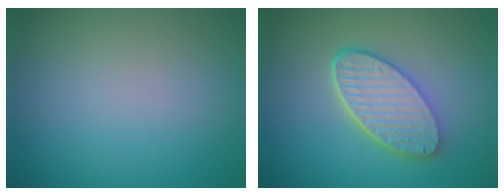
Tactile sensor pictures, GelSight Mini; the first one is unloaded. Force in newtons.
{"total": 5.7, "press": 4.4, "slide": 3.6}